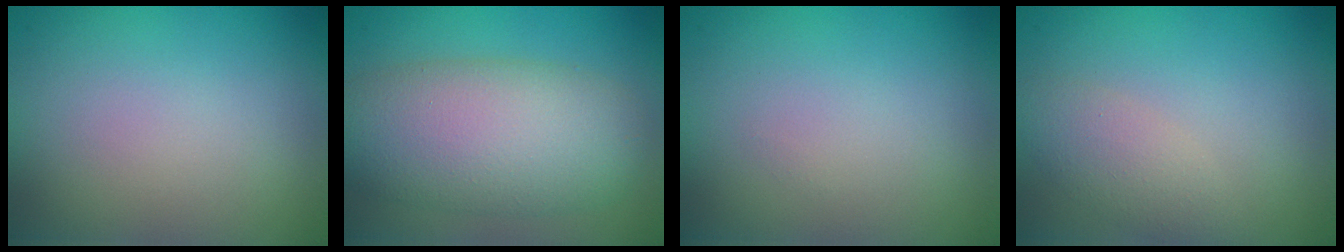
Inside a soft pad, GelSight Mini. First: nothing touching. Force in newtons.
{"total": 8.3, "press": 8.3, "slide": 0.3}
{"total": 0.0}
{"total": 2.5, "press": 2.5, "slide": 0.1}